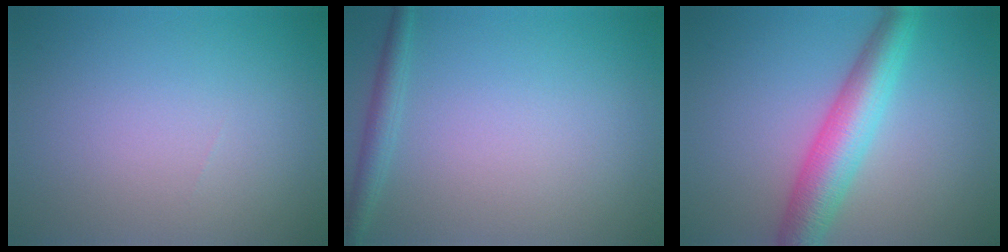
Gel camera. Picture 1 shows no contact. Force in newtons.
{"total": 1.8, "press": 1.8, "slide": 0.1}
{"total": 6.0, "press": 6.0, "slide": 0.1}